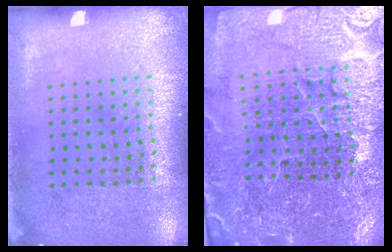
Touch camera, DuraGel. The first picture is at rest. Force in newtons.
{"total": 4.2, "press": 4.1, "slide": 0.8}